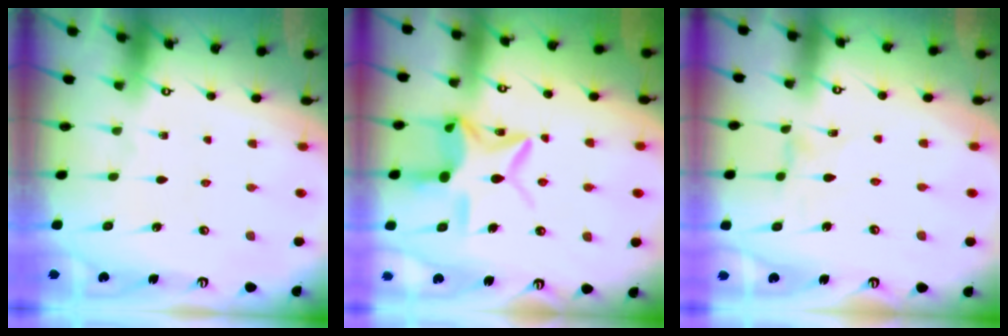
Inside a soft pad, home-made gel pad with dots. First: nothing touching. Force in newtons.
{"total": 12.9, "press": 12.9, "slide": 0.8}
{"total": 0.6, "press": 0.6, "slide": 0.2}